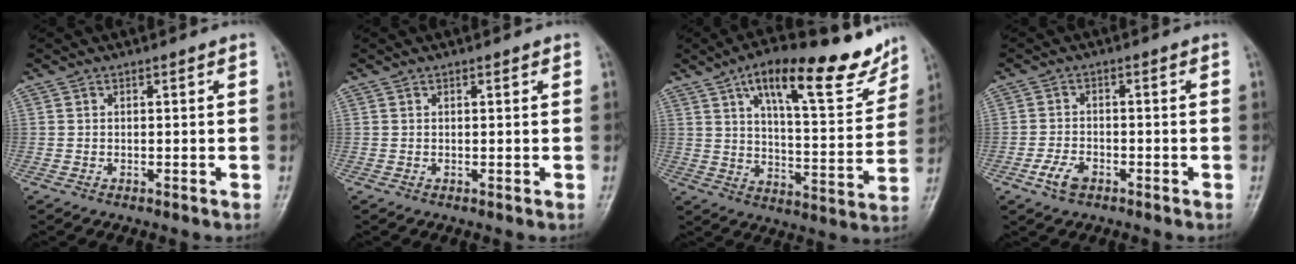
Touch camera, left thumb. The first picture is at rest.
{"total": 0.5, "force": [0.3, 0.2, 0.3], "torque": [-0.006, -0.001, 0.003]}
{"total": 20.6, "force": [12.9, 6.5, 14.7], "torque": [-0.176, -0.047, 0.197]}
{"total": 4.0, "force": [-2.2, 2.3, 2.4], "torque": [-0.047, 0.010, -0.042]}